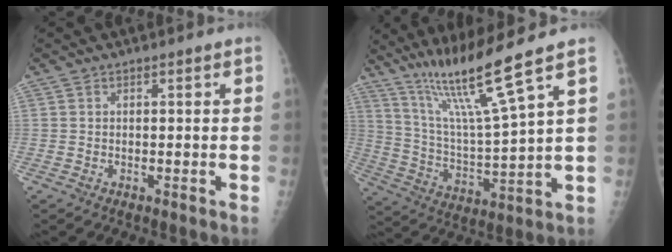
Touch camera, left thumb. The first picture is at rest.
{"total": 14.7, "force": [10.5, -1.2, 10.3], "torque": [-0.178, -0.061, 0.197]}